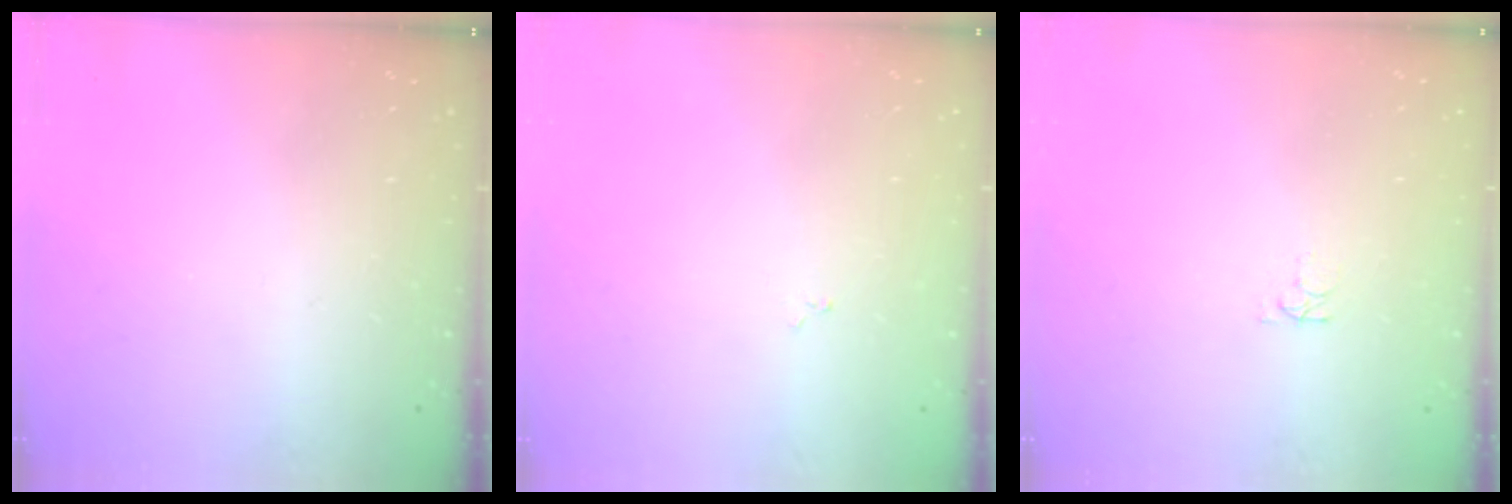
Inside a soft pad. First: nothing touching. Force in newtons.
{"total": 1.9, "press": 1.9, "slide": 0.3}
{"total": 3.4, "press": 3.4, "slide": 0.4}